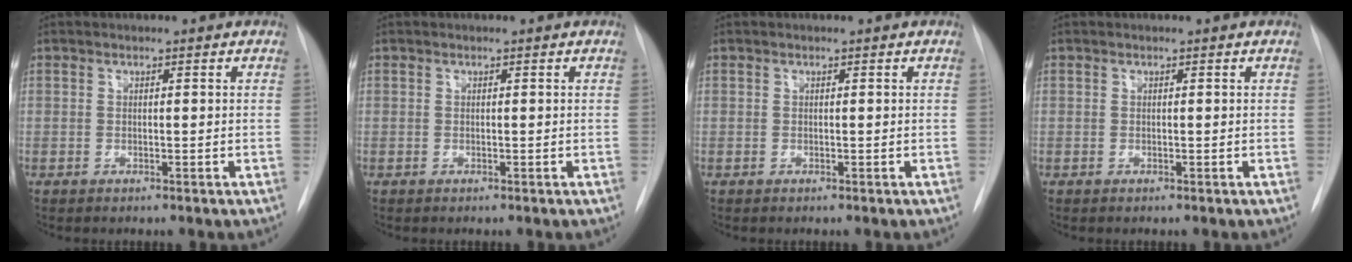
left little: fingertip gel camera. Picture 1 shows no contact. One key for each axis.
{"total": 0.0}
{"total": 0.0}
{"total": 0.0}